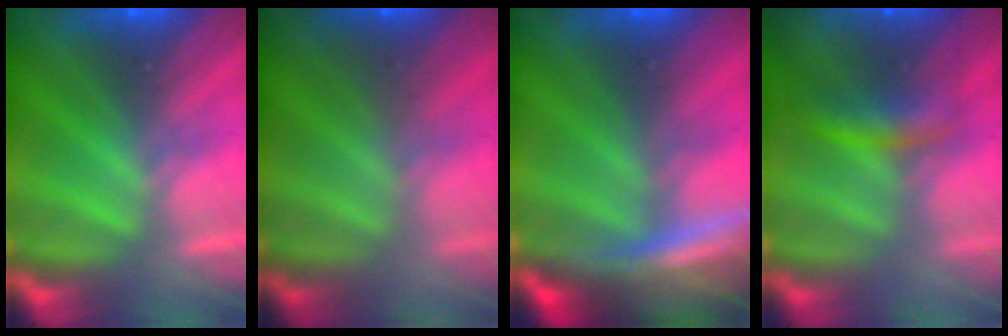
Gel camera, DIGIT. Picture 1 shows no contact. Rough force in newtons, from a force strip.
{"total": 2.4}
{"total": 9.1}
{"total": 7.4}